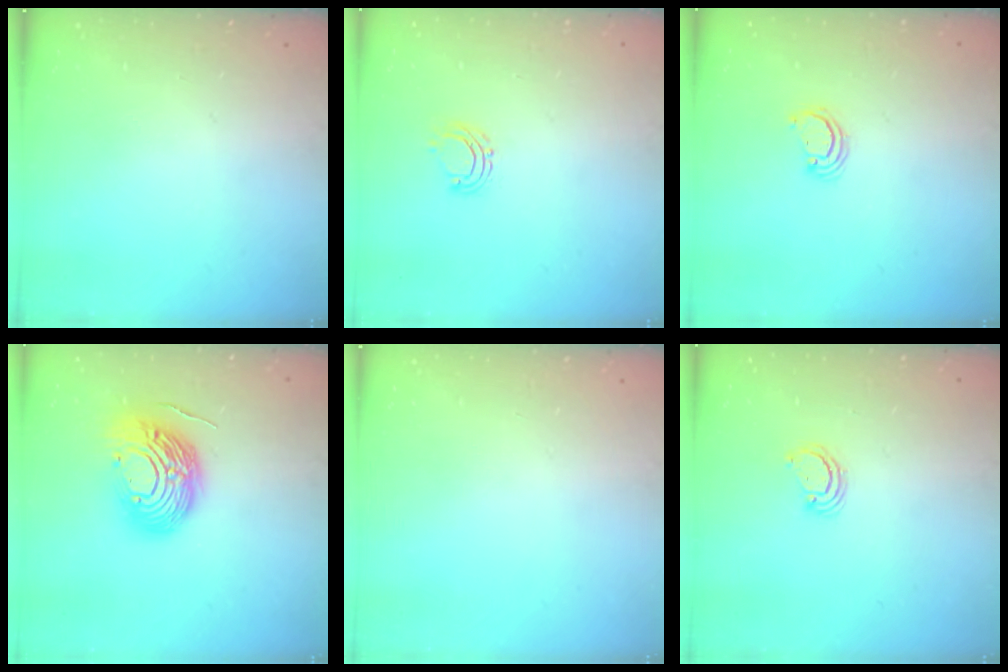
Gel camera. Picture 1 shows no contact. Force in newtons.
{"total": 4.9, "press": 4.8, "slide": 0.7}
{"total": 2.6, "press": 2.6, "slide": 0.2}
{"total": 15.3, "press": 15.1, "slide": 2.2}
{"total": 0.0}
{"total": 2.3, "press": 2.3, "slide": 0.1}